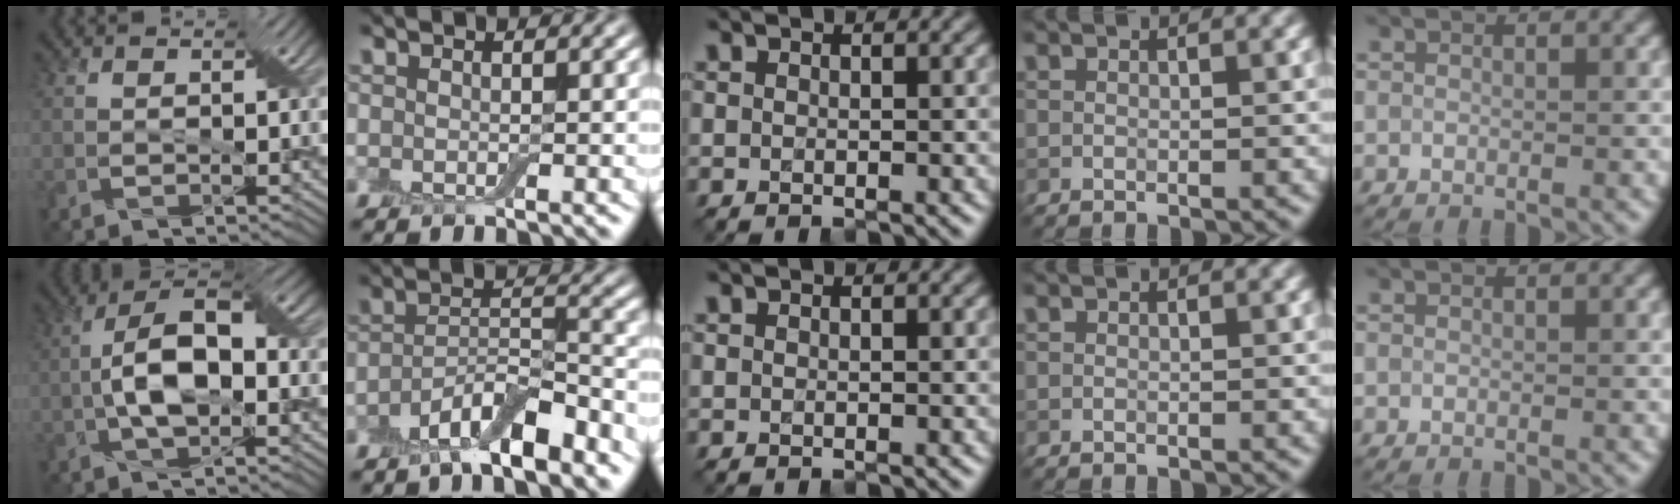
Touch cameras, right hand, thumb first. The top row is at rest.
{"thumb": {"total": 8.4, "force": [-0.7, 4.0, 7.3], "torque": [-0.140, 0.012, -0.015]}, "index": {"total": 6.0, "force": [-3.9, 1.7, 4.2], "torque": [-0.072, -0.001, -0.072]}}